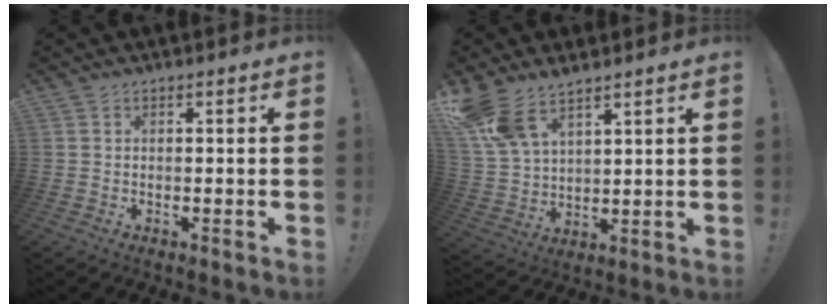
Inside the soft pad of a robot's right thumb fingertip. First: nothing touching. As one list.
[{"total": 11.1, "force": [8.4, 5.1, 5.2], "torque": [-0.116, -0.037, 0.167]}]